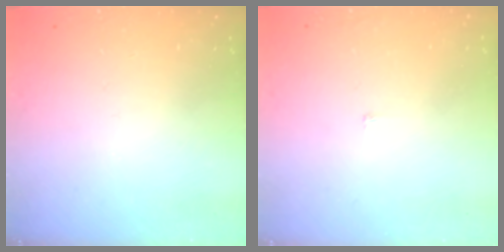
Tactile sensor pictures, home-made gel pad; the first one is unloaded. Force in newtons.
{"total": 2.2, "press": 2.2, "slide": 0.2}